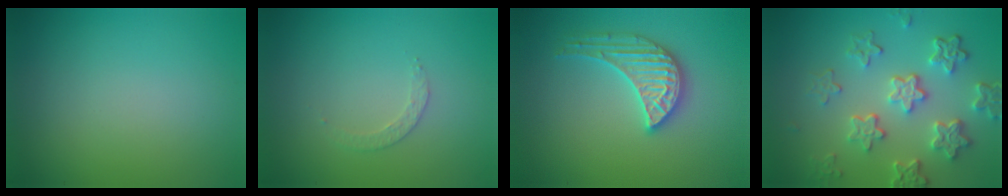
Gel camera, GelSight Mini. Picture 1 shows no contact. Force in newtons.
{"total": 1.2, "press": 1.2, "slide": 0.3}
{"total": 3.5, "press": 3.5, "slide": 0.4}
{"total": 6.0, "press": 4.5, "slide": 4.0}